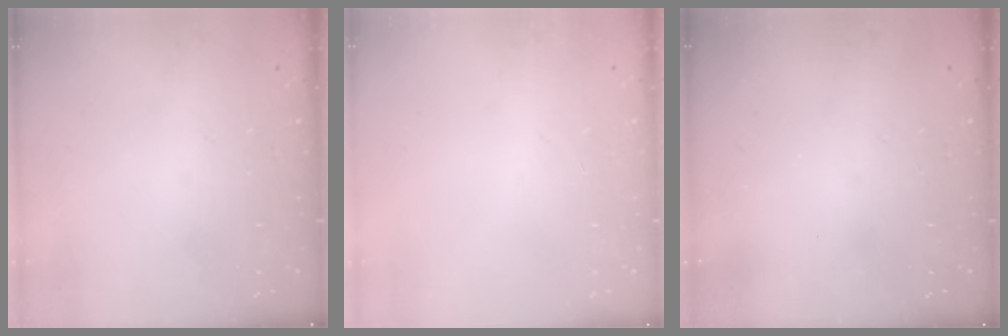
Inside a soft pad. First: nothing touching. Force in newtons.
{"total": 0.0}
{"total": 0.0}